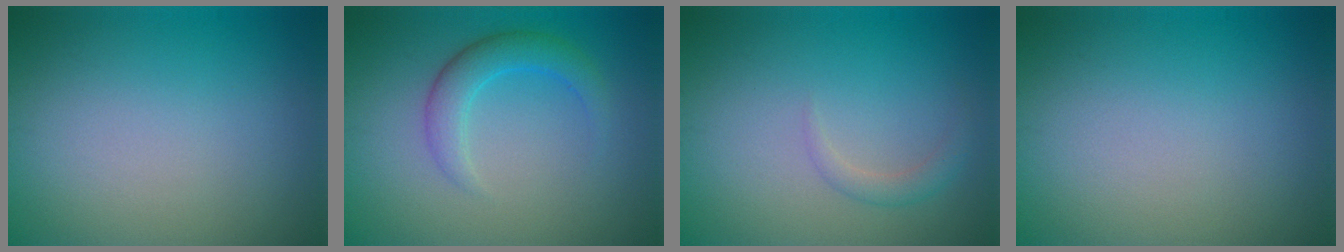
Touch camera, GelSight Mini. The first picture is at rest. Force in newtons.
{"total": 3.0, "press": 3.0, "slide": 0.1}
{"total": 1.3, "press": 1.3, "slide": 0.1}
{"total": 0.0}